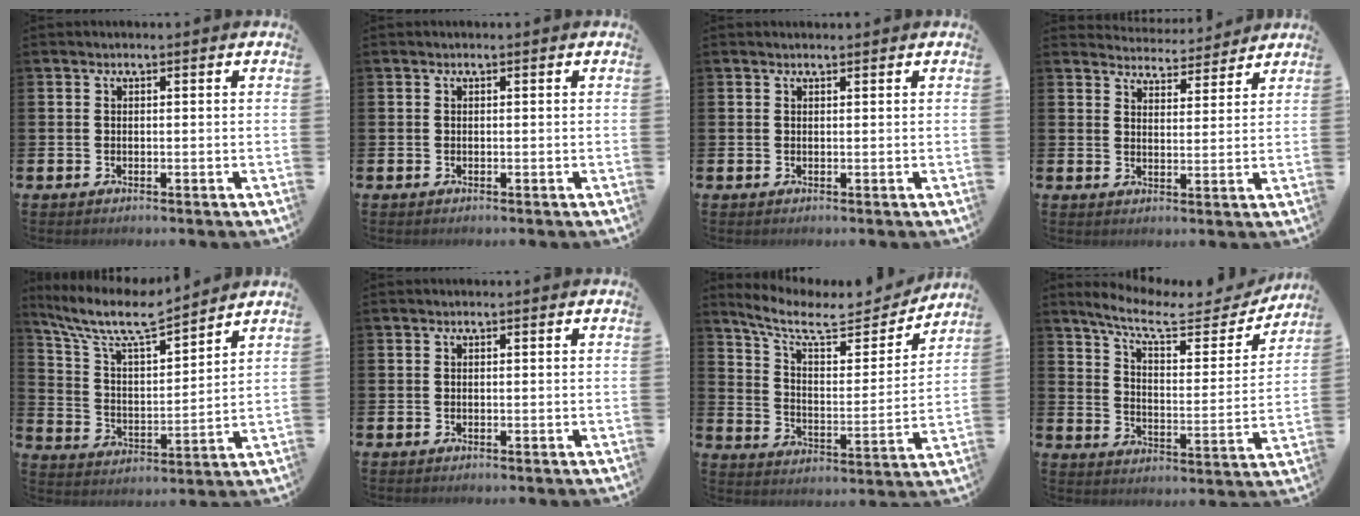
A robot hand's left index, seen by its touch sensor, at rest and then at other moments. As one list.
[{"total": 0.0}, {"total": 0.6, "force": [0.6, 0.1, 0.1], "torque": [0.010, -0.004, 0.009]}, {"total": 4.4, "force": [4.3, 0.7, -0.1], "torque": [-0.008, -0.030, 0.076]}, {"total": 9.6, "force": [8.4, 2.0, 4.2], "torque": [-0.110, -0.048, 0.145]}, {"total": 0.0}, {"total": 9.3, "force": [7.9, 2.9, 3.9], "torque": [-0.096, -0.054, 0.133]}, {"total": 9.9, "force": [8.6, 2.6, 4.2], "torque": [-0.101, -0.050, 0.145]}]